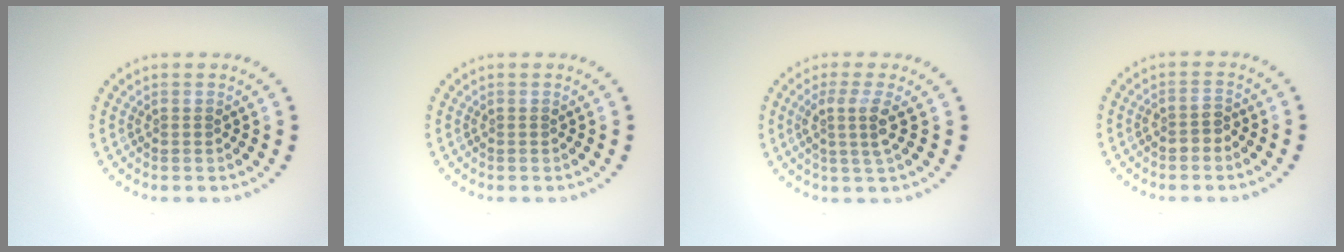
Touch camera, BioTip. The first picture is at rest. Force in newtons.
{"total": 0.0}
{"total": 2.5, "press": 1.9, "slide": 1.7}
{"total": 1.5, "press": 1.3, "slide": 0.7}